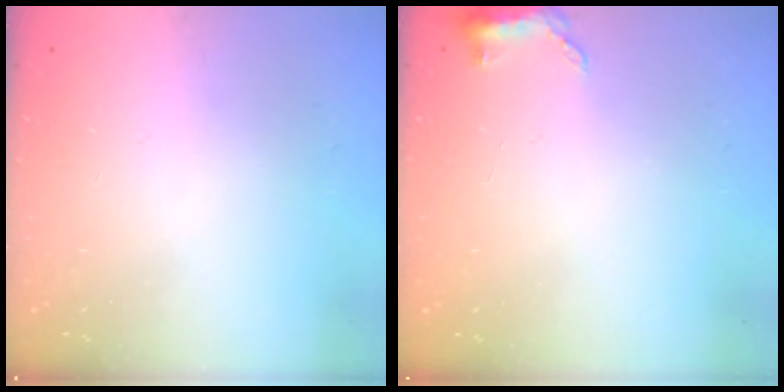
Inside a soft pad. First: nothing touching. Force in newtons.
{"total": 5.7, "press": 5.6, "slide": 1.4}